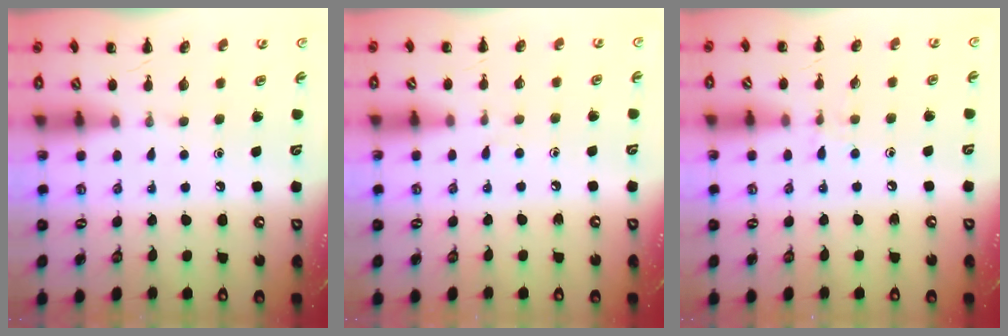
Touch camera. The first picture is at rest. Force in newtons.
{"total": 2.7, "press": 2.4, "slide": 1.4}
{"total": 5.1, "press": 4.7, "slide": 2.0}